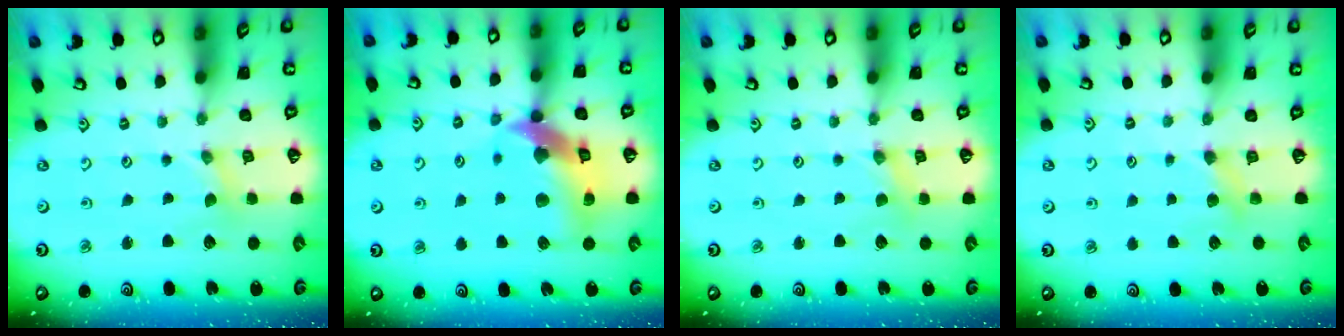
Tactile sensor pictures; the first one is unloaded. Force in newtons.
{"total": 15.2, "press": 15.0, "slide": 2.2}
{"total": 1.4, "press": 1.3, "slide": 0.3}
{"total": 3.4, "press": 3.4, "slide": 0.4}